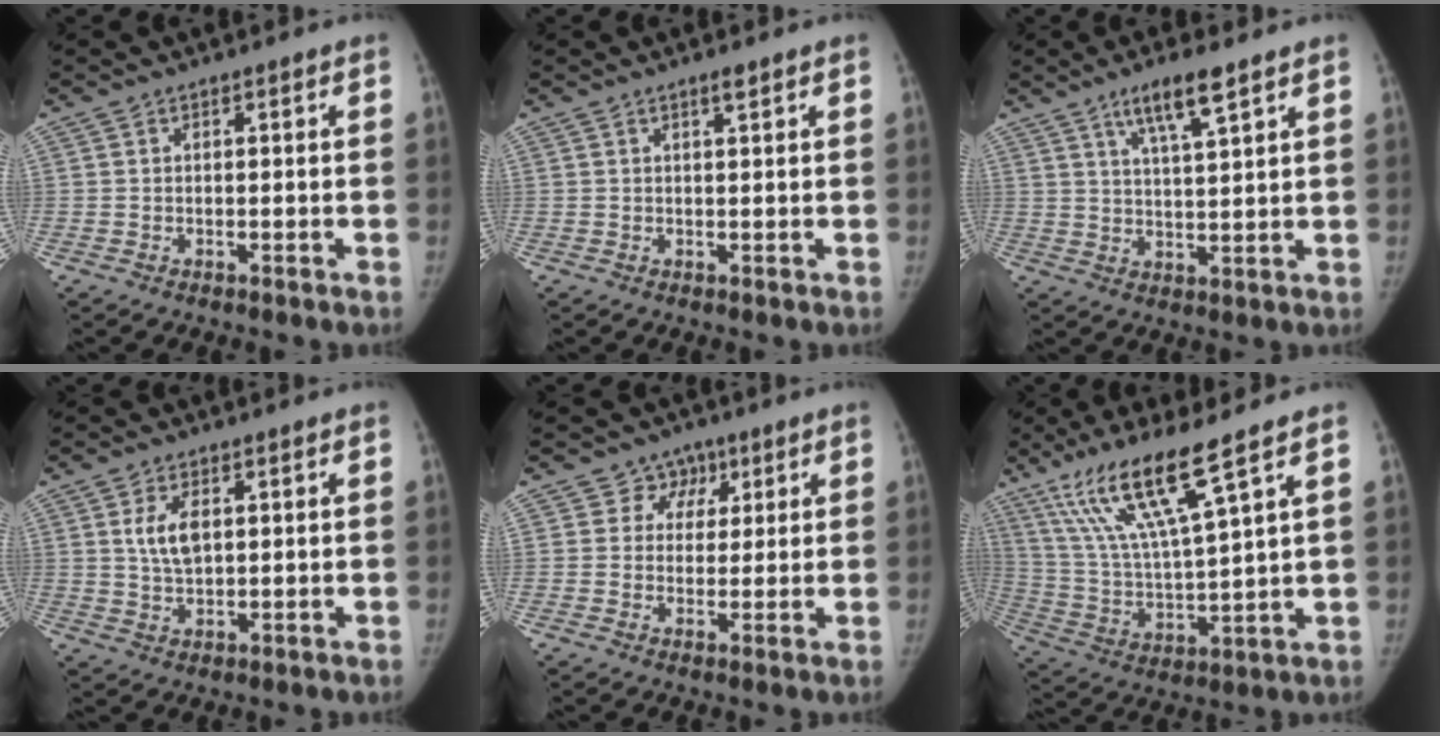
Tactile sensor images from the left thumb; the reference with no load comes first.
{"total": 1.4, "force": [1.0, 0.1, 0.9], "torque": [-0.011, -0.008, 0.019]}
{"total": 7.6, "force": [4.9, 1.0, 5.8], "torque": [-0.103, -0.027, 0.092]}
{"total": 5.5, "force": [1.5, 2.9, 4.4], "torque": [-0.077, -0.009, 0.033]}
{"total": 5.0, "force": [2.4, 4.3, 0.3], "torque": [0.032, -0.005, 0.034]}
{"total": 15.8, "force": [10.0, 1.2, 12.2], "torque": [-0.242, -0.047, 0.201]}